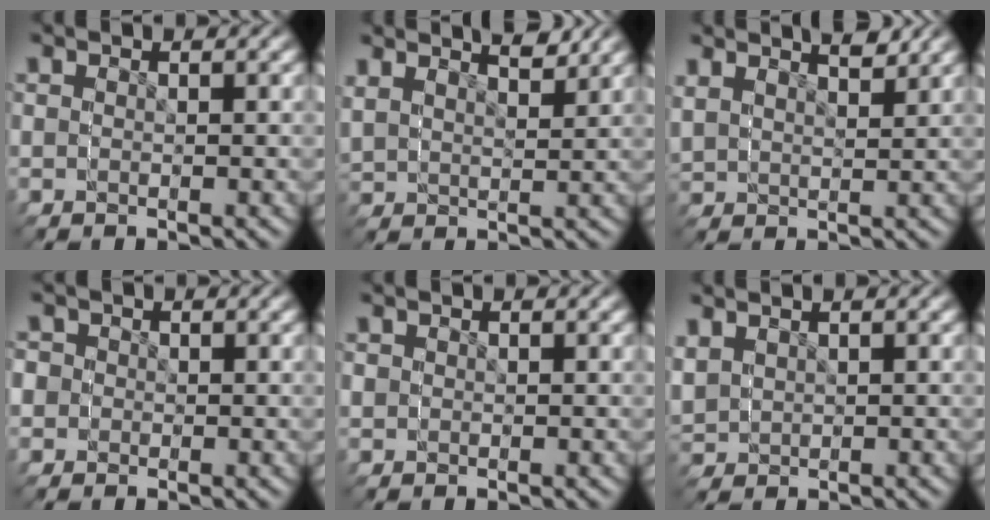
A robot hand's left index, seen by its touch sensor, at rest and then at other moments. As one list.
[{"total": 3.4, "force": [3.1, 0.7, -1.2], "torque": [-0.013, 0.007, 0.050]}, {"total": 3.1, "force": [2.7, 0.7, -1.3], "torque": [-0.009, 0.004, 0.046]}, {"total": 3.4, "force": [0.4, 3.4, -0.3], "torque": [-0.009, -0.028, 0.012]}, {"total": 1.3, "force": [0.0, 1.3, 0.0], "torque": [-0.002, -0.010, 0.001]}, {"total": 2.3, "force": [0.6, 2.2, -0.1], "torque": [-0.030, -0.012, 0.019]}]